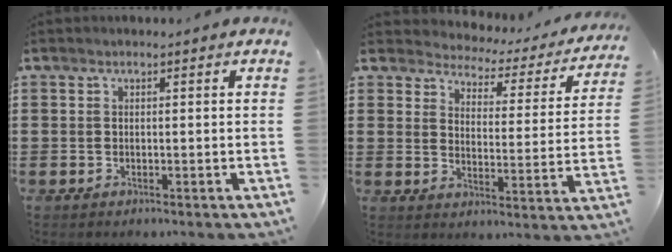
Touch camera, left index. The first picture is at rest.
{"total": 2.6, "force": [2.5, 0.6, 0.1], "torque": [-0.025, -0.026, 0.033]}